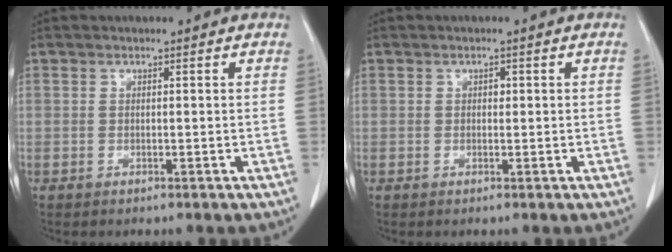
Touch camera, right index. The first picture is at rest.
{"total": 0.7, "force": [0.2, 0.5, 0.5], "torque": [-0.006, 0.002, 0.002]}